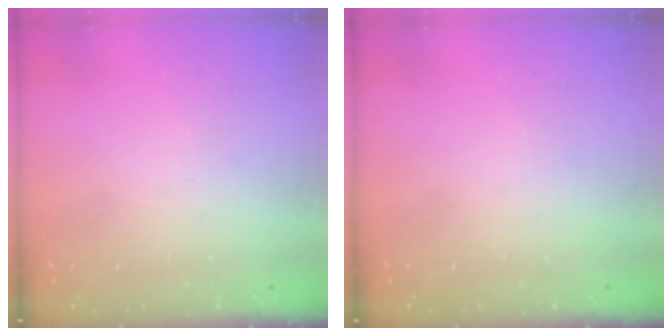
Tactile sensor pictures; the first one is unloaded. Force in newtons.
{"total": 0.0}